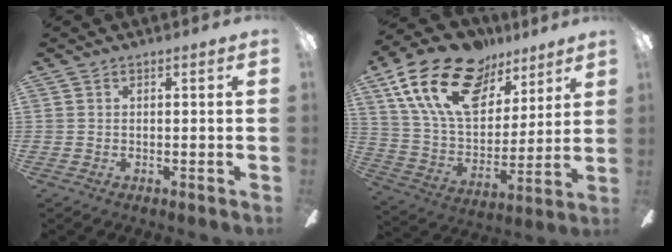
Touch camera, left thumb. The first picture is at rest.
{"total": 23.7, "force": [13.8, 13.4, 13.9], "torque": [-0.259, -0.067, 0.246]}